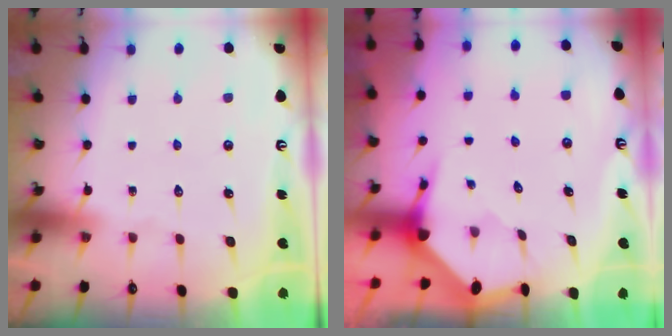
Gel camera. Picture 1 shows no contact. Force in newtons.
{"total": 3.6, "press": 3.5, "slide": 0.6}